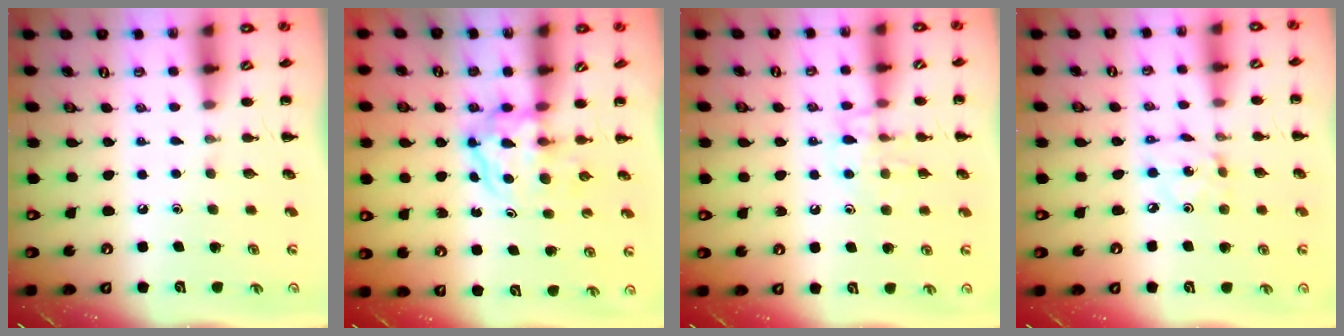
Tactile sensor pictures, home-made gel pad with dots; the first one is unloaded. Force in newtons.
{"total": 3.8, "press": 3.7, "slide": 0.4}
{"total": 9.6, "press": 9.6, "slide": 0.6}
{"total": 2.2, "press": 2.2, "slide": 0.4}